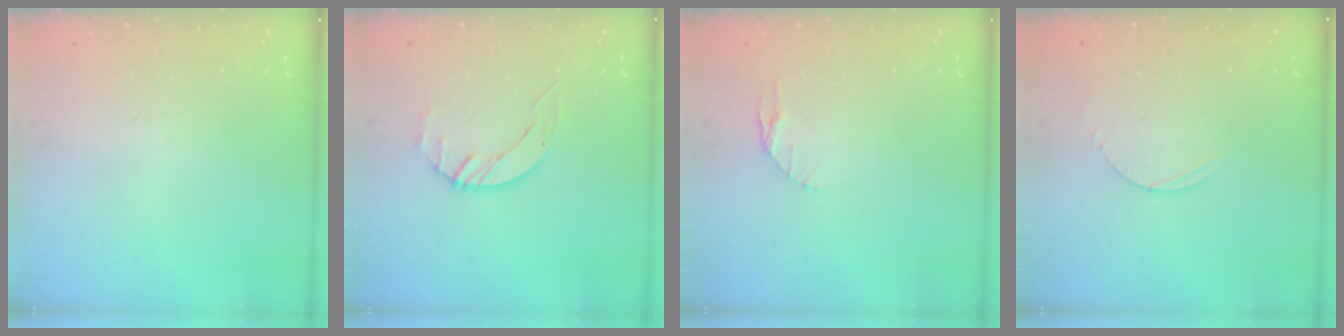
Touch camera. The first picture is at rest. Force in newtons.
{"total": 2.1, "press": 2.0, "slide": 0.3}
{"total": 2.9, "press": 2.9, "slide": 0.4}
{"total": 3.0, "press": 3.0, "slide": 0.3}